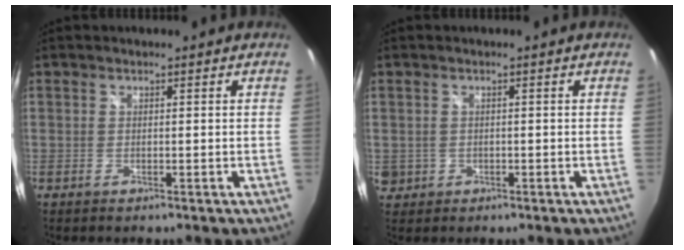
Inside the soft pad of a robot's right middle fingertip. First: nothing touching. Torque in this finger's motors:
{"motor_torque": [0.26, -0.28, 0.03, 0.01]}